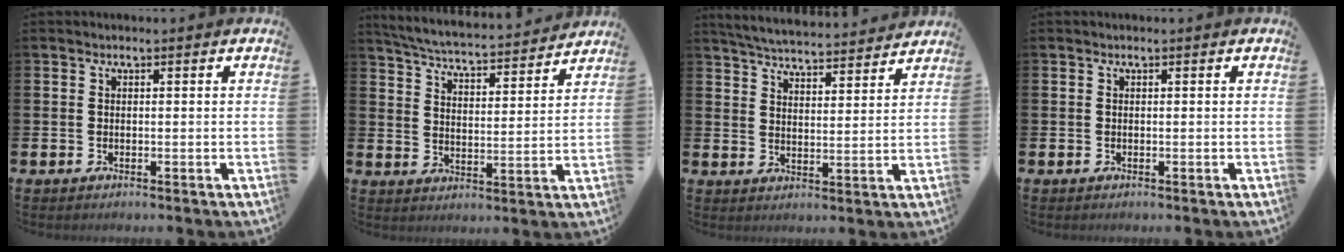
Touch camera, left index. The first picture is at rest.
{"total": 5.4, "force": [5.3, 0.3, 1.1], "torque": [-0.051, -0.043, 0.090]}
{"total": 5.5, "force": [5.5, 0.3, 0.5], "torque": [-0.030, -0.041, 0.096]}
{"total": 0.0}